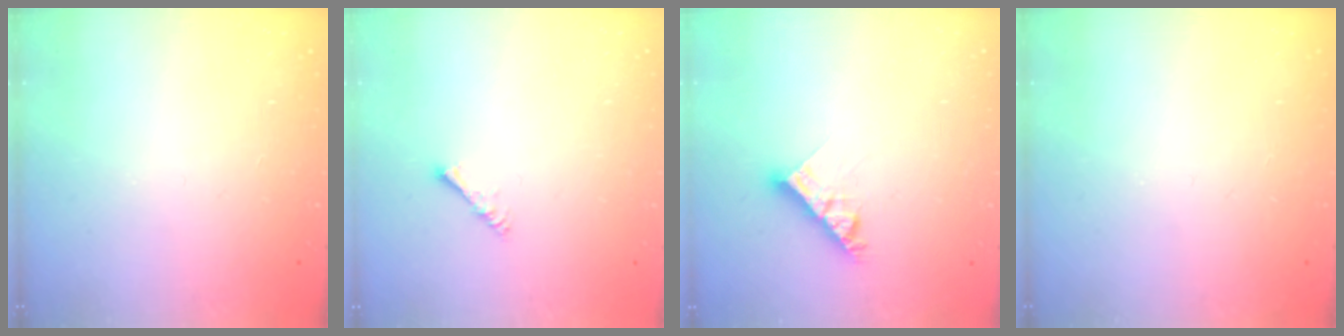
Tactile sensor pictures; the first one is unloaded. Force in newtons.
{"total": 1.4, "press": 1.3, "slide": 0.3}
{"total": 7.1, "press": 7.1, "slide": 0.6}
{"total": 0.0}